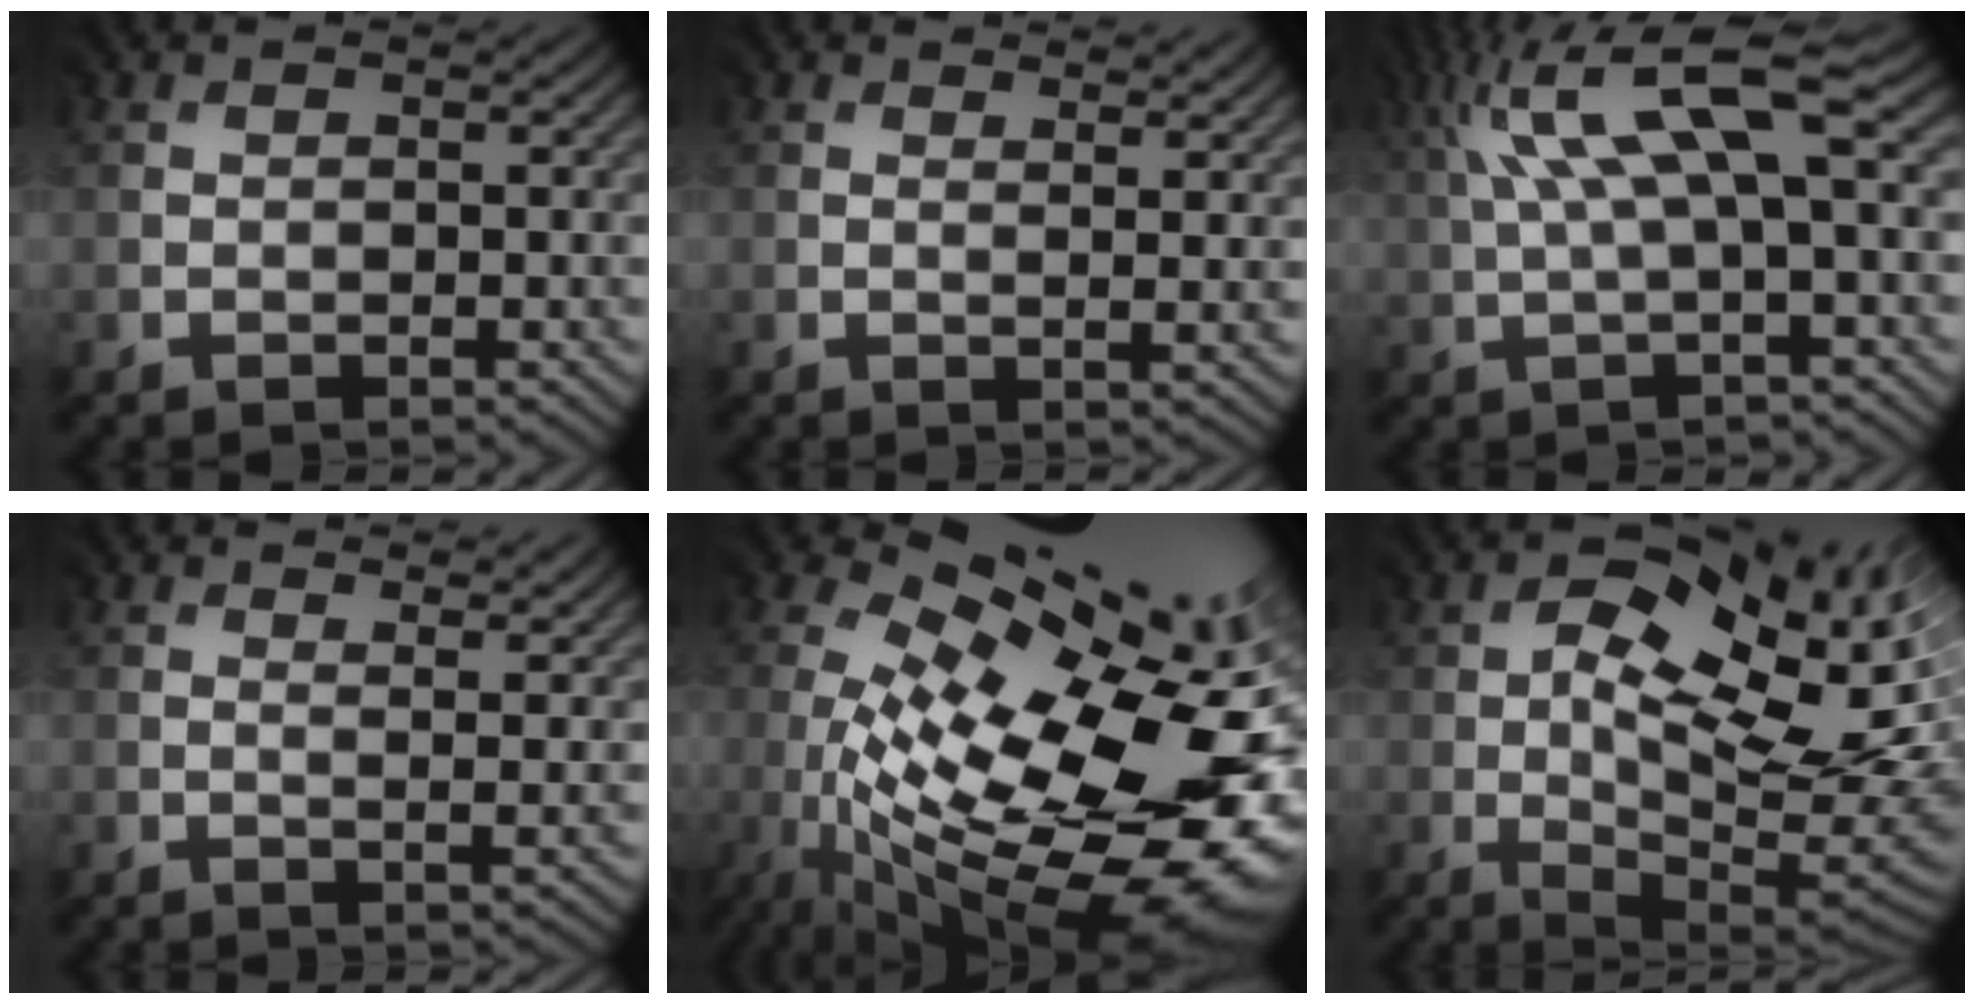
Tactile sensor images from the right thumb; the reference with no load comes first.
{"total": 4.2, "force": [2.8, 1.1, 2.9], "torque": [-0.039, 0.005, 0.036]}
{"total": 9.1, "force": [1.9, 1.7, 8.7], "torque": [-0.156, 0.025, 0.042]}
{"total": 5.4, "force": [3.4, 1.5, 3.8], "torque": [-0.052, 0.008, 0.043]}
{"total": 16.8, "force": [-2.7, 6.8, 15.2], "torque": [-0.235, -0.038, -0.027]}
{"total": 15.0, "force": [0.2, 6.8, 13.4], "torque": [-0.201, 0.000, 0.010]}